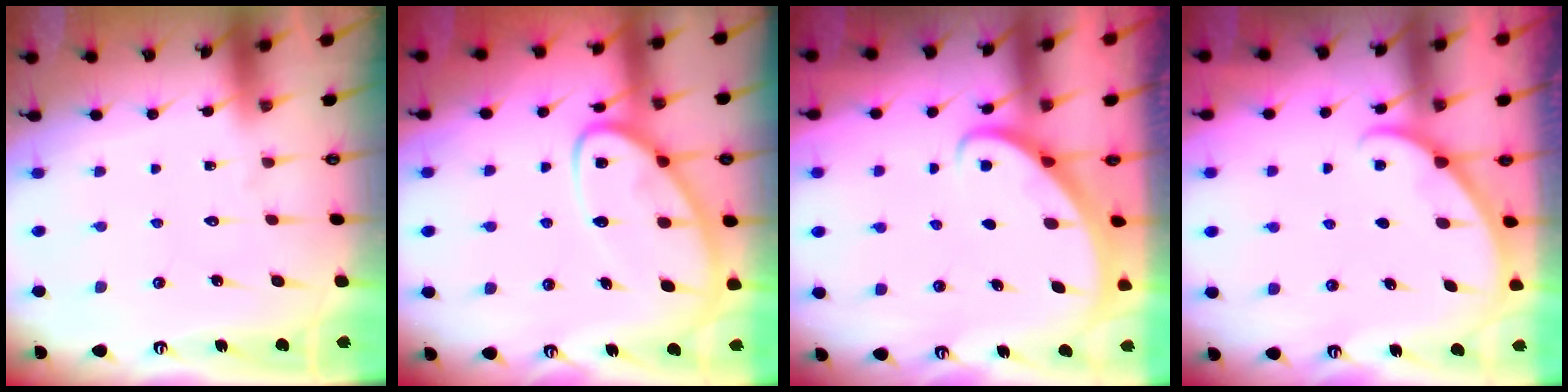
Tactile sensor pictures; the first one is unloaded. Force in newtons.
{"total": 11.2, "press": 11.2, "slide": 1.3}
{"total": 2.9, "press": 2.9, "slide": 0.2}
{"total": 1.7, "press": 1.6, "slide": 0.2}